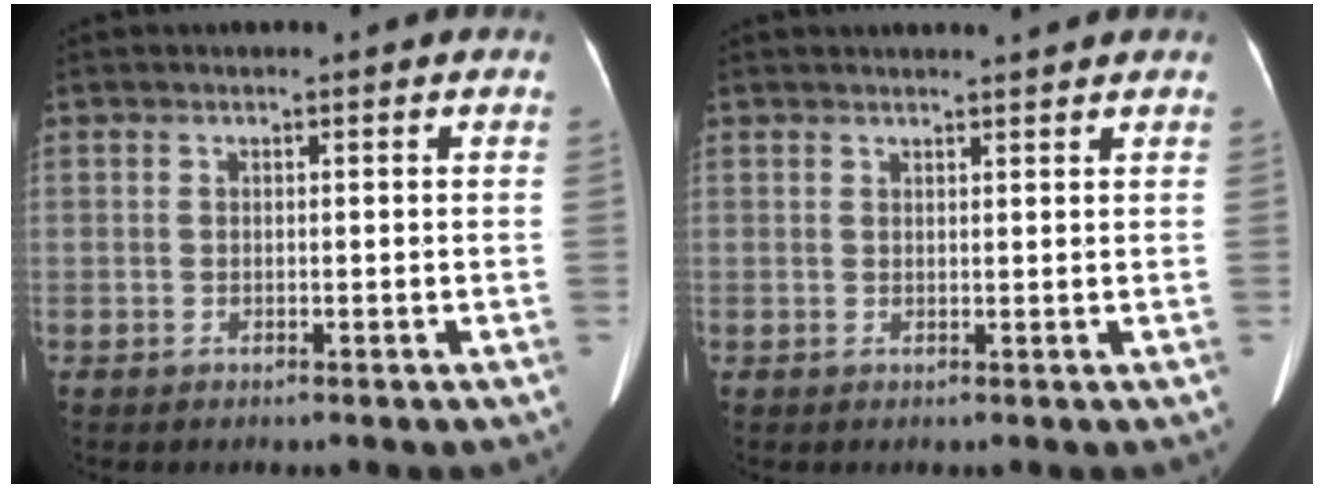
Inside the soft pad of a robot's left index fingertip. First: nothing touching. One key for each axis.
{"total": 2.5, "fx": 2.4, "fy": -0.3, "fz": 0.7, "tx": -0.010, "ty": 0.009, "tz": 0.032}